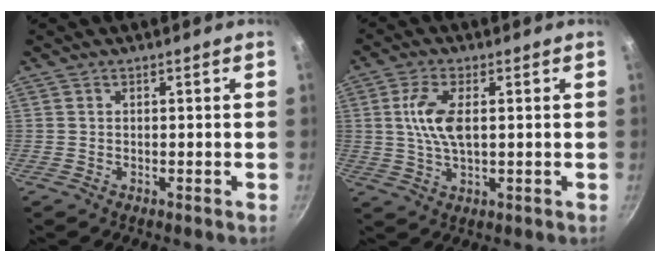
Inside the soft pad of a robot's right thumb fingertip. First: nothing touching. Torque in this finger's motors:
{"motor_torque": [-0.46, 0.52, 0.93, 0.50, 0.10]}